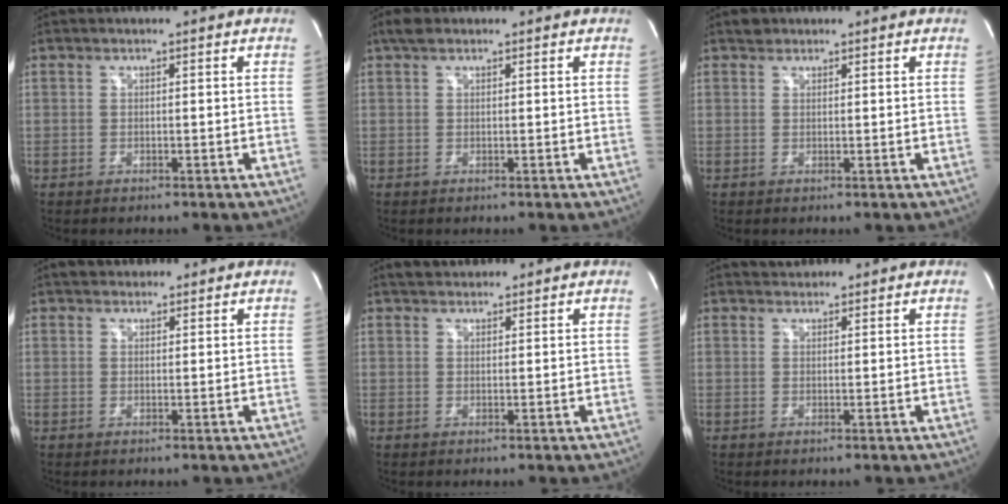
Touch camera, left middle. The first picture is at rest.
{"total": 1.8, "force": [1.3, 0.9, 1.0], "torque": [-0.022, 0.019, 0.023]}
{"total": 1.2, "force": [0.9, 0.8, 0.1], "torque": [0.002, 0.007, 0.012]}
{"total": 3.0, "force": [2.5, 1.5, 0.6], "torque": [-0.004, 0.020, 0.037]}
{"total": 3.3, "force": [2.8, 1.4, 0.9], "torque": [-0.013, 0.024, 0.044]}
{"total": 1.7, "force": [1.5, 0.7, -0.1], "torque": [-0.001, 0.012, 0.024]}